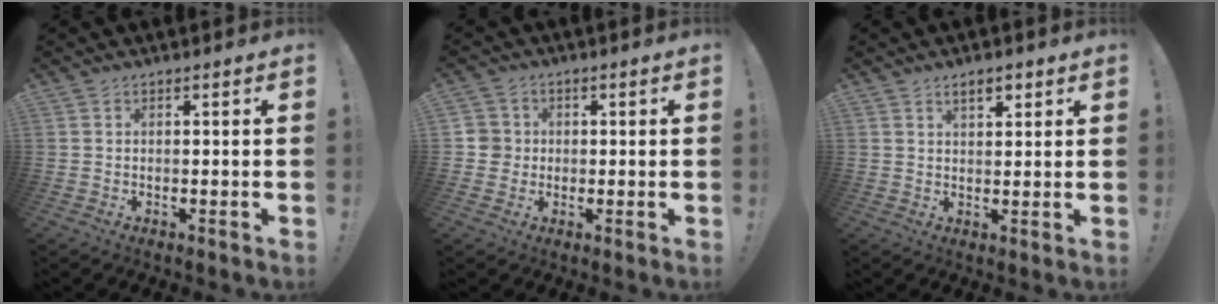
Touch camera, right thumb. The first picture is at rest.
{"total": 4.5, "force": [-0.1, 4.4, 0.8], "torque": [-0.022, 0.009, -0.001]}
{"total": 4.2, "force": [2.6, 1.9, 2.7], "torque": [-0.037, -0.009, 0.043]}